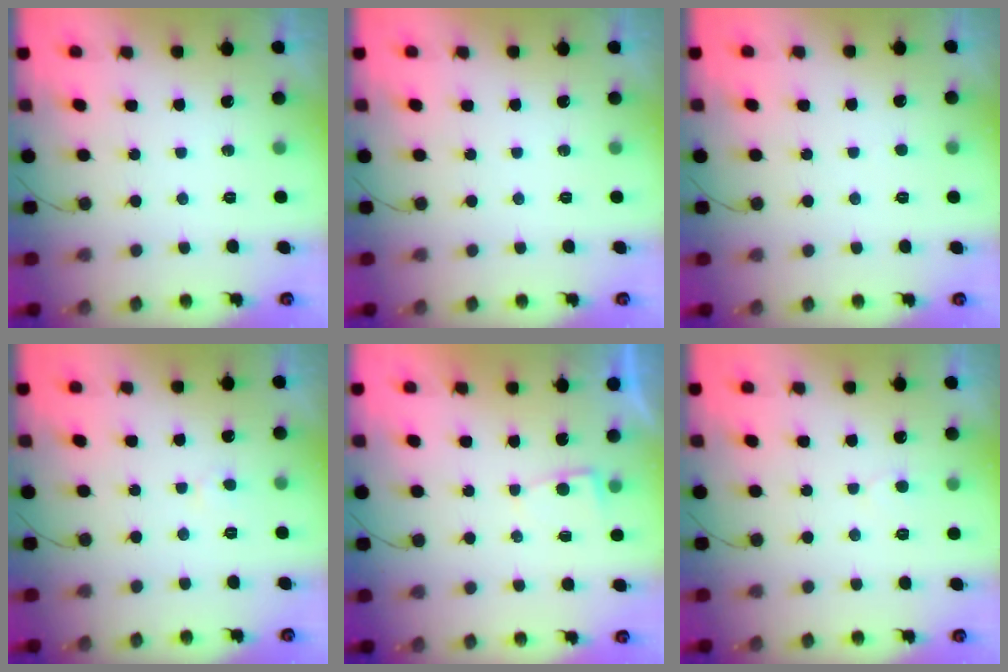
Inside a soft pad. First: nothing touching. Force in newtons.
{"total": 0.0}
{"total": 2.2, "press": 2.2, "slide": 0.2}
{"total": 1.8, "press": 1.7, "slide": 0.2}
{"total": 1.8, "press": 1.8, "slide": 0.2}
{"total": 3.8, "press": 3.8, "slide": 0.3}